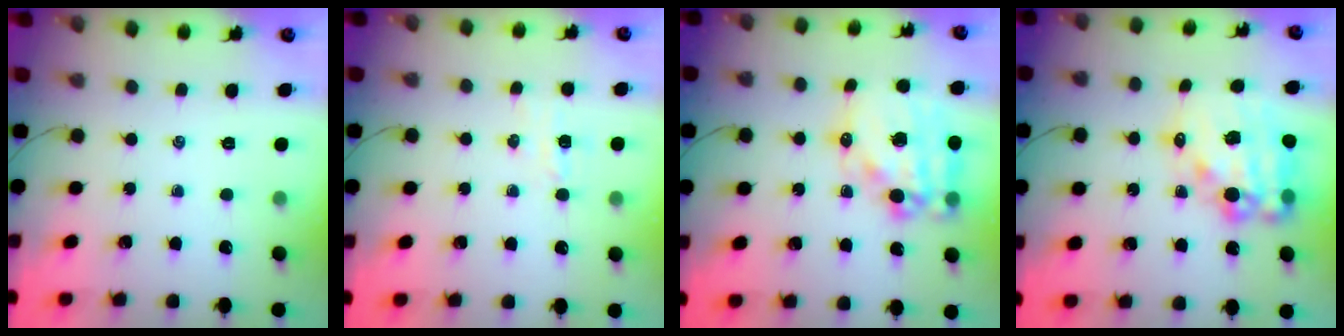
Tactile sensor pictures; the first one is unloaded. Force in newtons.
{"total": 3.5, "press": 3.4, "slide": 0.8}
{"total": 18.0, "press": 17.5, "slide": 3.9}
{"total": 17.2, "press": 16.8, "slide": 3.8}